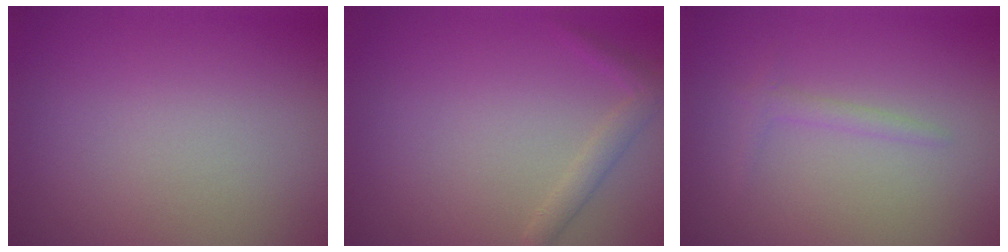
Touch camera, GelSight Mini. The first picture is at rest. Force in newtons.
{"total": 1.5, "press": 1.5, "slide": 0.1}
{"total": 1.0, "press": 1.0, "slide": 0.1}